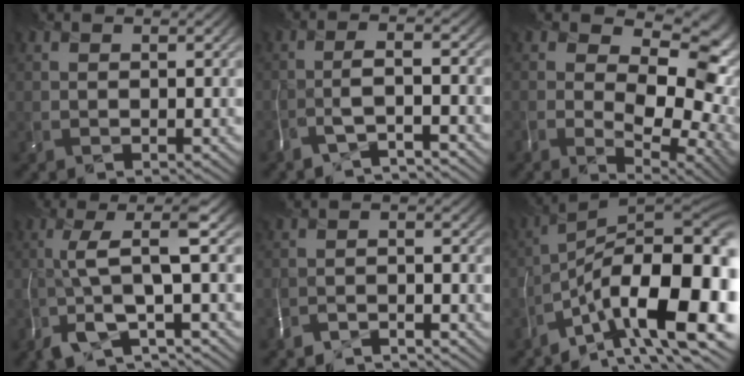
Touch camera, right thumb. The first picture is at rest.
{"total": 3.4, "force": [-3.0, -0.6, 1.5], "torque": [-0.012, 0.009, -0.070]}
{"total": 11.6, "force": [-0.8, 6.6, 9.5], "torque": [-0.129, -0.021, 0.006]}
{"total": 5.9, "force": [-2.4, 0.3, 5.3], "torque": [-0.093, 0.014, -0.057]}
{"total": 3.7, "force": [-3.6, -0.6, 0.1], "torque": [0.014, -0.003, -0.070]}
{"total": 17.6, "force": [-8.6, 5.8, 14.2], "torque": [-0.202, 0.002, -0.152]}